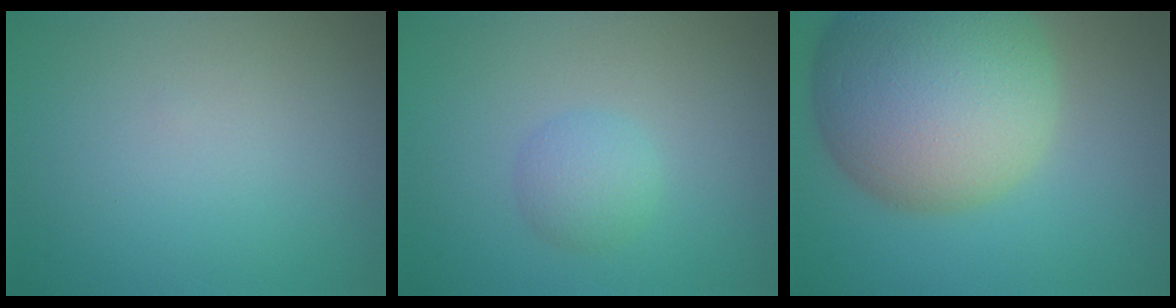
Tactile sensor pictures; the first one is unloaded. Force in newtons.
{"total": 2.0, "press": 2.0, "slide": 0.0}
{"total": 15.5, "press": 15.5, "slide": 1.0}